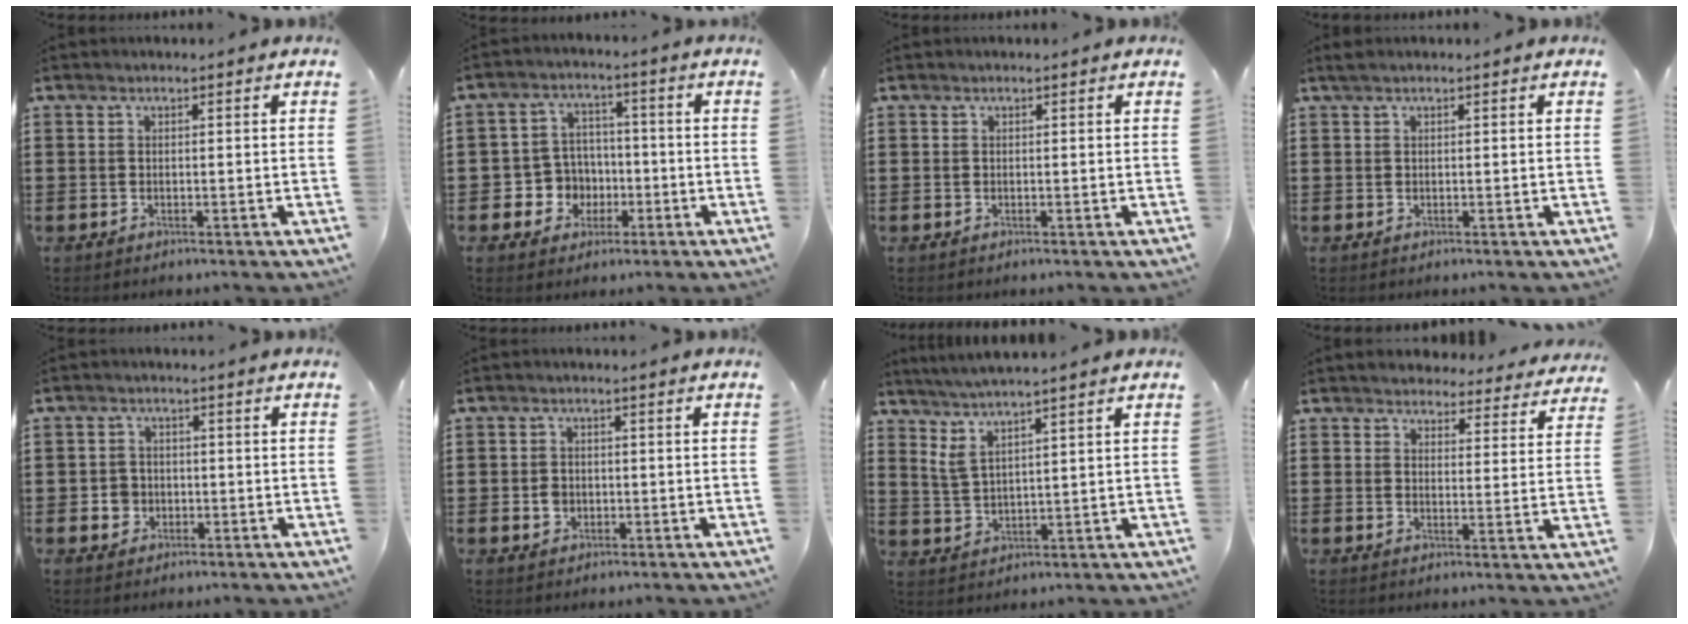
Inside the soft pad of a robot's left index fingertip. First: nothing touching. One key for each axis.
{"total": 5.8, "fx": -1.5, "fy": 5.5, "fz": 1.2, "tx": -0.040, "ty": 0.017, "tz": -0.024}
{"total": 0.0}
{"total": 0.6, "fx": 0.3, "fy": 0.0, "fz": 0.5, "tx": -0.009, "ty": 0.001, "tz": 0.007}
{"total": 2.8, "fx": -0.6, "fy": 2.6, "fz": 0.8, "tx": -0.025, "ty": 0.006, "tz": -0.015}
{"total": 2.0, "fx": -0.3, "fy": 1.8, "fz": 0.9, "tx": -0.020, "ty": 0.006, "tz": -0.007}
{"total": 4.1, "fx": 3.0, "fy": 0.5, "fz": 2.7, "tx": -0.069, "ty": -0.011, "tz": 0.051}
{"total": 3.7, "fx": 3.7, "fy": 0.6, "fz": 0.0, "tx": -0.011, "ty": -0.019, "tz": 0.063}